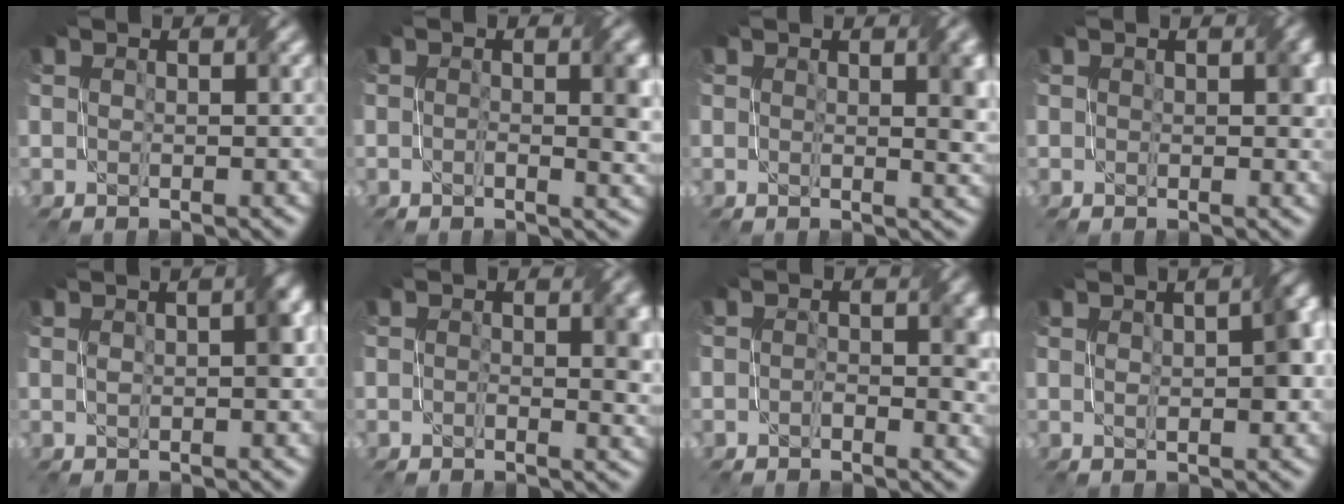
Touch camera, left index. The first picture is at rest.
{"total": 3.2, "force": [0.0, 0.9, 3.1], "torque": [-0.047, -0.001, -0.001]}
{"total": 3.3, "force": [0.8, 1.0, 3.1], "torque": [-0.038, -0.001, 0.013]}
{"total": 2.4, "force": [0.7, 1.4, 1.8], "torque": [-0.019, 0.002, 0.010]}
{"total": 2.6, "force": [0.1, 0.8, 2.4], "torque": [-0.043, 0.008, 0.003]}
{"total": 2.9, "force": [0.1, 1.3, 2.6], "torque": [-0.032, -0.001, 0.000]}
{"total": 3.1, "force": [0.0, 1.7, 2.5], "torque": [-0.029, -0.001, -0.005]}
{"total": 4.4, "force": [0.5, 1.5, 4.1], "torque": [-0.055, 0.014, 0.007]}